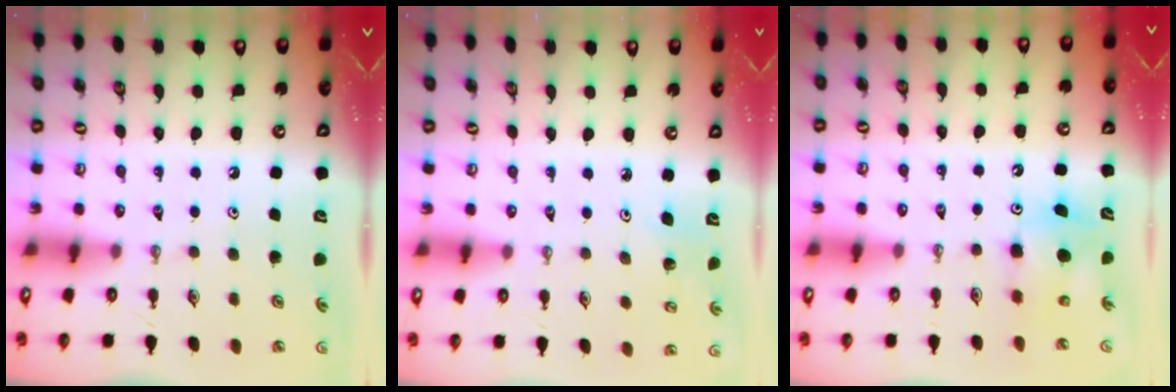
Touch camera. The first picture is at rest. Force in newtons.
{"total": 2.8, "press": 2.8, "slide": 0.2}
{"total": 7.6, "press": 7.6, "slide": 0.4}